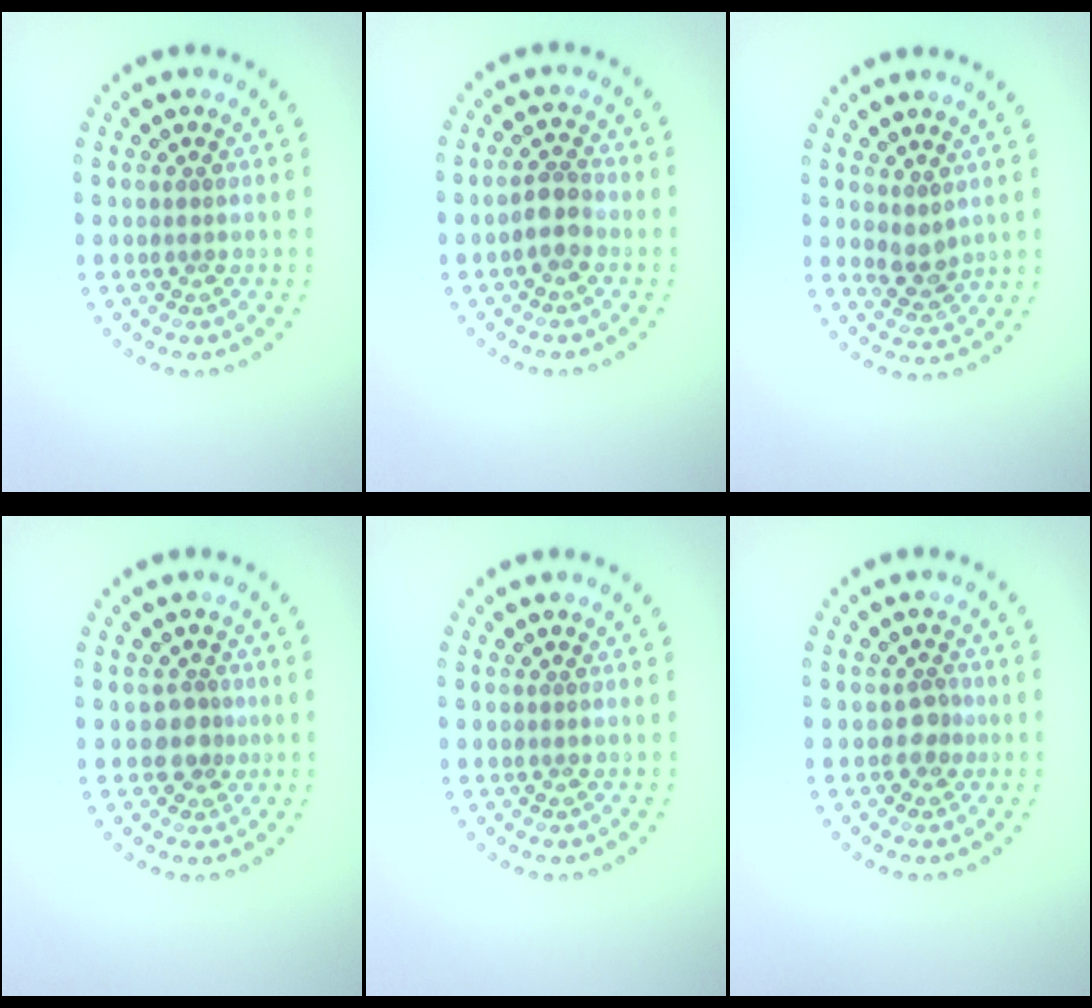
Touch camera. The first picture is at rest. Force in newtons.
{"total": 2.3, "press": 2.1, "slide": 0.8}
{"total": 2.1, "press": 1.9, "slide": 1.0}
{"total": 2.0, "press": 1.7, "slide": 1.1}
{"total": 0.0}
{"total": 1.5, "press": 1.3, "slide": 0.8}